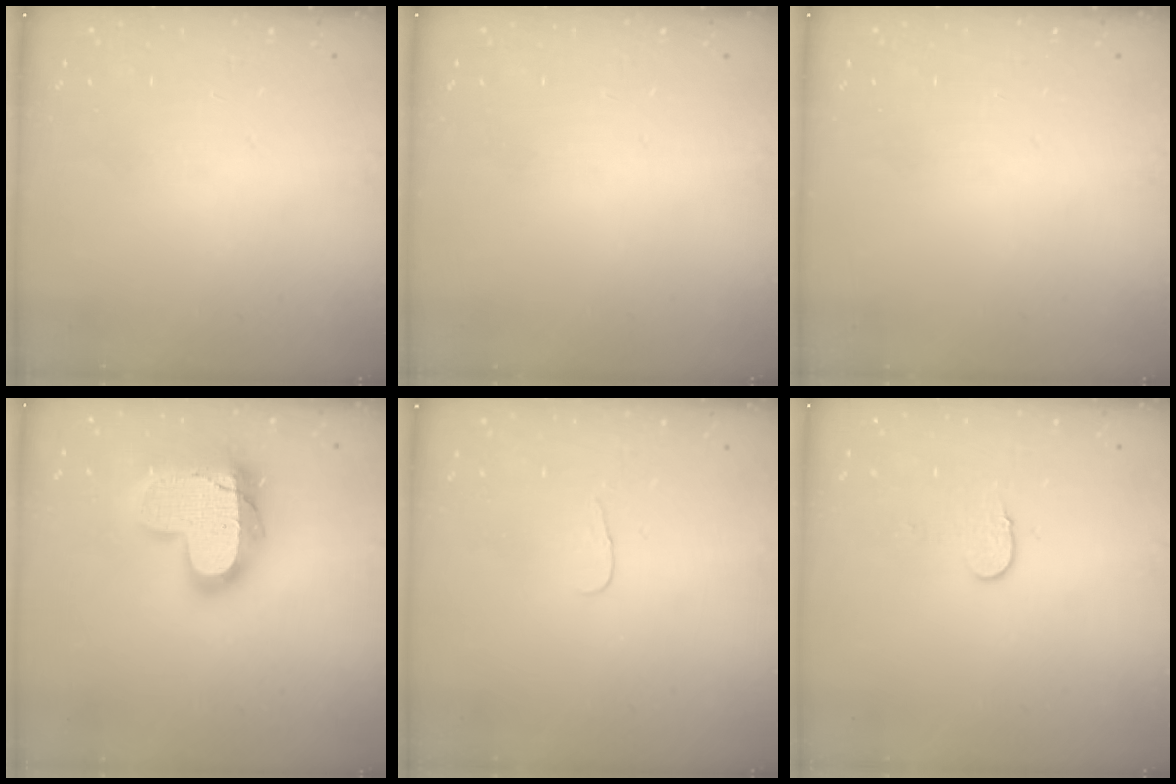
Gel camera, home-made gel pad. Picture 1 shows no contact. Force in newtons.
{"total": 0.0}
{"total": 0.0}
{"total": 21.1, "press": 21.0, "slide": 1.5}
{"total": 2.8, "press": 2.8, "slide": 0.3}
{"total": 6.4, "press": 6.4, "slide": 0.6}